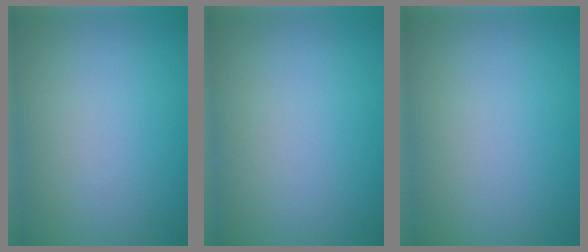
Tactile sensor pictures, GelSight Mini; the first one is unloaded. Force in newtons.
{"total": 0.0}
{"total": 0.0}